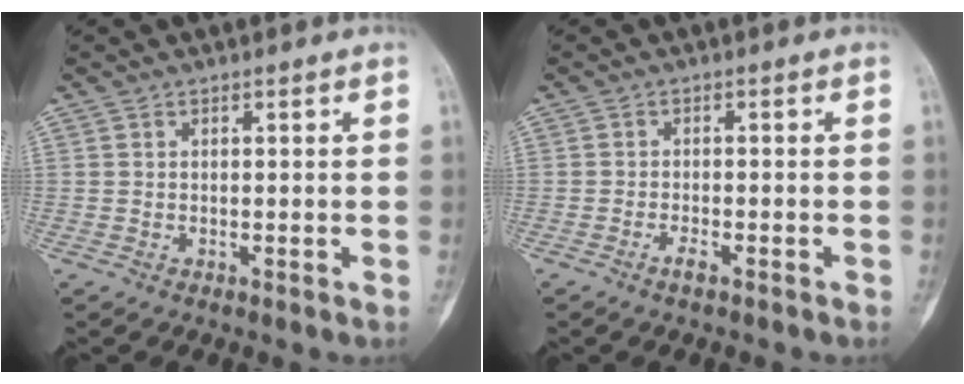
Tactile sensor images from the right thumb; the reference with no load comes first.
{"total": 1.8, "force": [-1.3, 0.7, 1.1], "torque": [-0.019, 0.005, -0.026]}